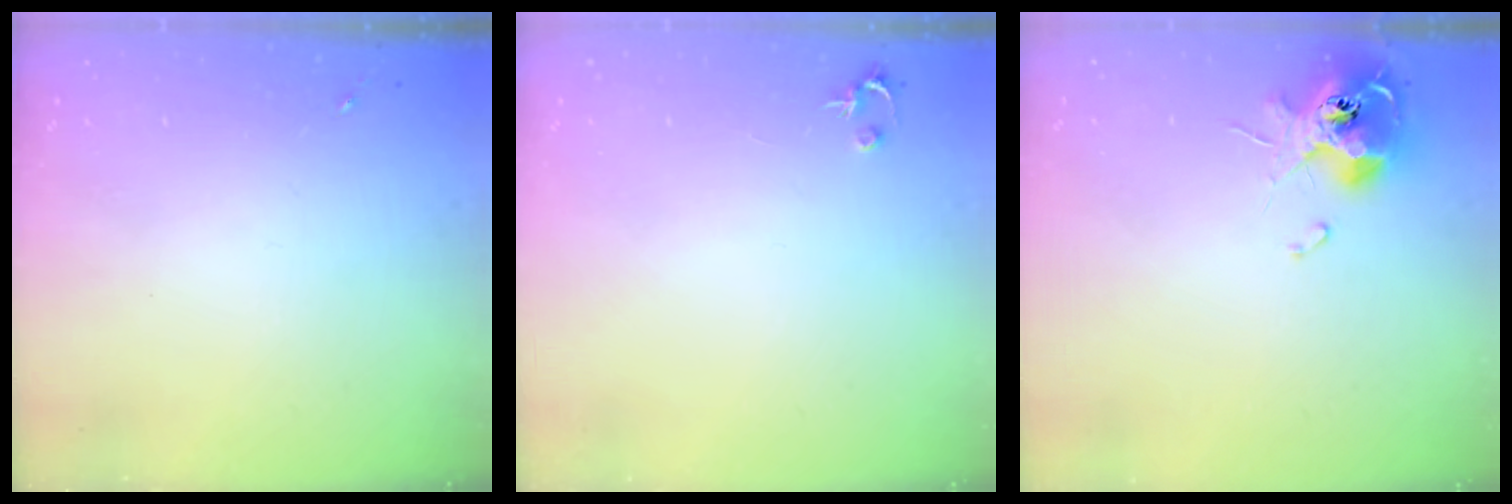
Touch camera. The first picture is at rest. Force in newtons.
{"total": 2.5, "press": 2.5, "slide": 0.2}
{"total": 12.8, "press": 12.8, "slide": 1.5}